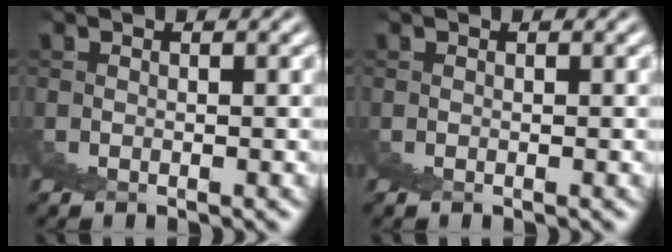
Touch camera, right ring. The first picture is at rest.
{"total": 0.0}